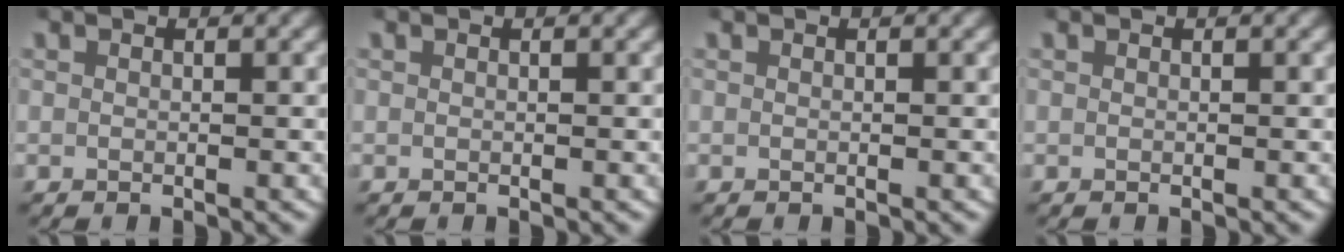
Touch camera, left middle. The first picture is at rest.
{"total": 0.0}
{"total": 0.0}
{"total": 0.0}